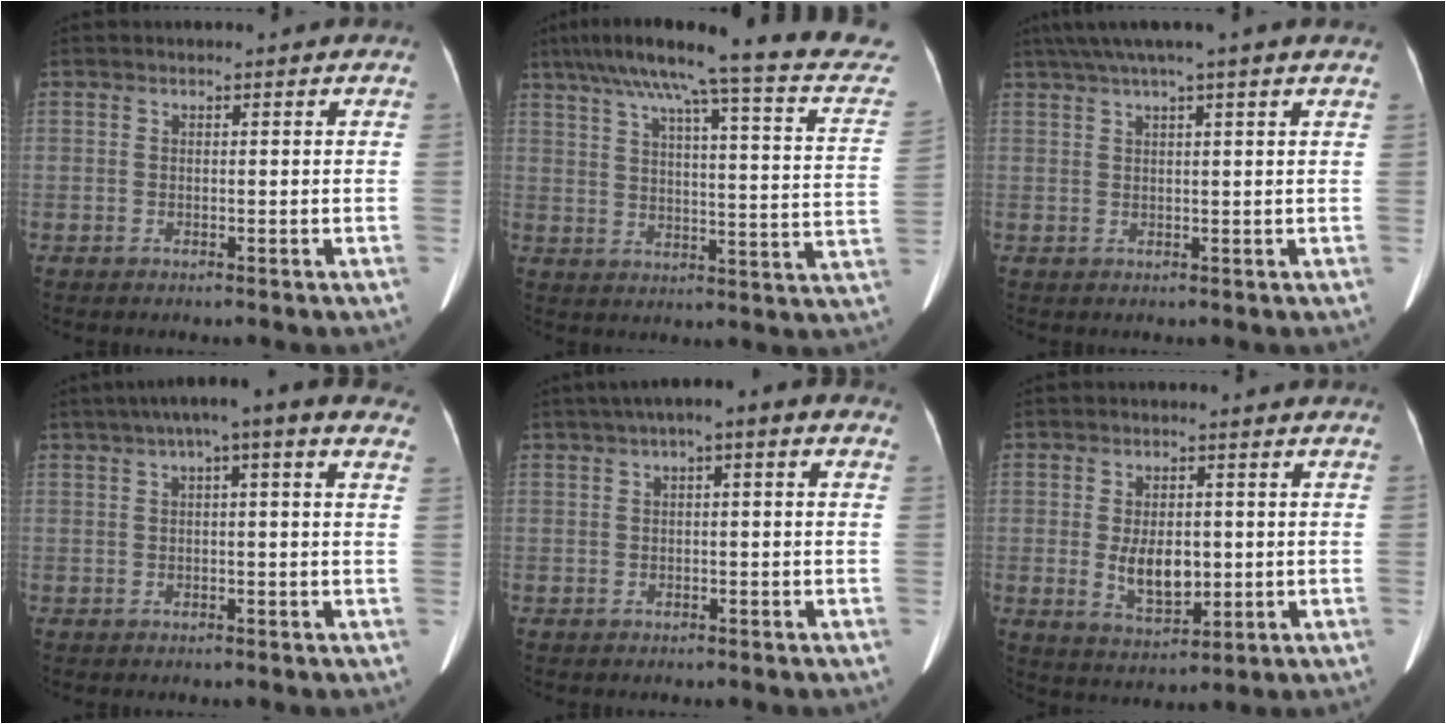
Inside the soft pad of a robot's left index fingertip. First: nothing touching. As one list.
[{"total": 25.6, "force": [21.0, 1.4, 14.7], "torque": [-0.221, -0.016, 0.257]}, {"total": 7.6, "force": [5.7, -1.4, 4.9], "torque": [-0.077, 0.036, 0.080]}, {"total": 10.5, "force": [6.0, 1.7, 8.5], "torque": [-0.118, 0.051, 0.070]}, {"total": 5.3, "force": [2.0, 1.1, 4.8], "torque": [-0.071, 0.035, 0.022]}, {"total": 6.8, "force": [-0.4, 3.5, 5.8], "torque": [-0.108, -0.009, 0.004]}]